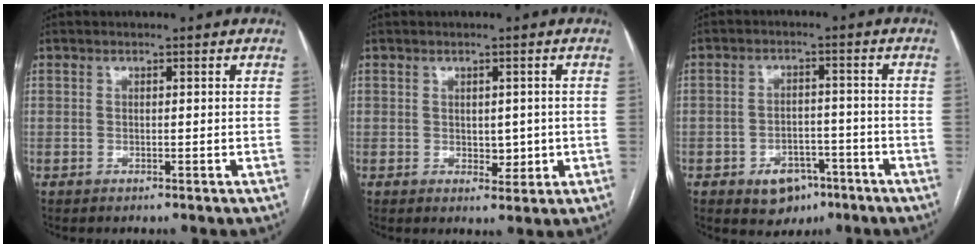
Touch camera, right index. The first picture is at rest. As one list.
[{"total": 3.1, "force": [-0.1, 2.1, 2.3], "torque": [-0.030, 0.000, 0.008]}, {"total": 6.4, "force": [-3.5, 4.4, 3.0], "torque": [-0.040, 0.009, -0.045]}]